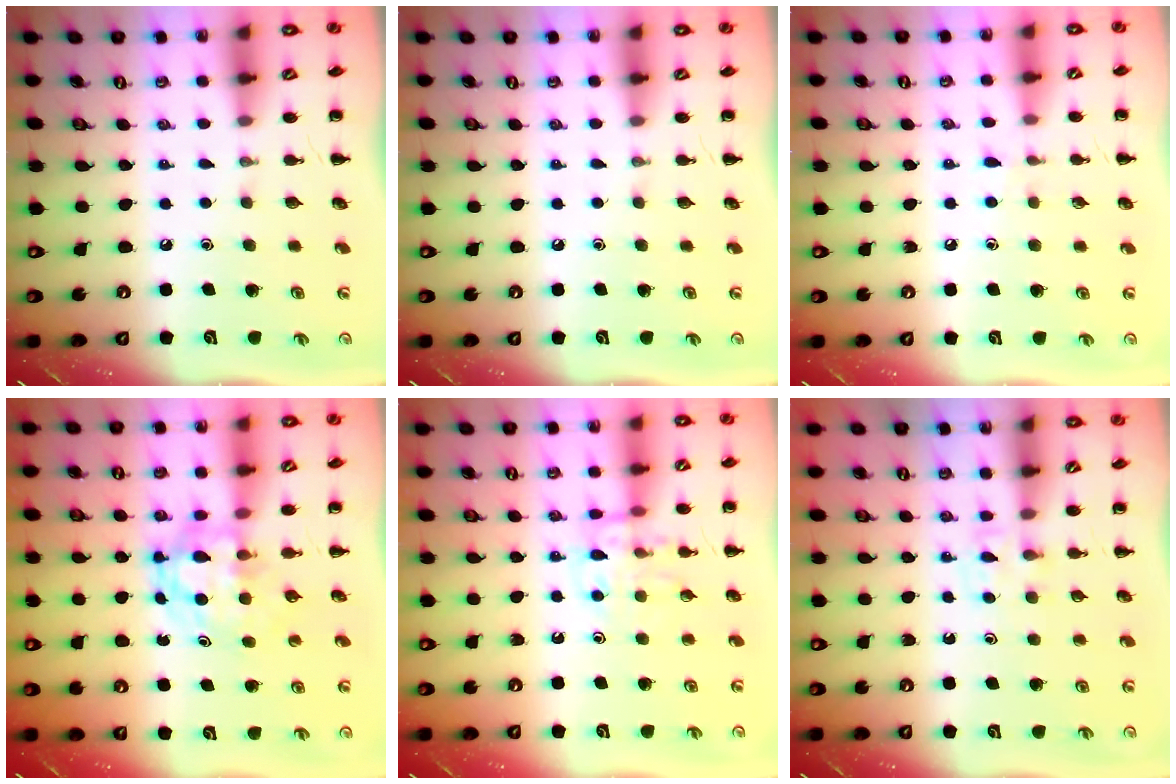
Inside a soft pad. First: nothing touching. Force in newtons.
{"total": 0.0}
{"total": 5.1, "press": 4.6, "slide": 2.2}
{"total": 4.3, "press": 4.2, "slide": 0.9}
{"total": 11.5, "press": 11.4, "slide": 1.2}
{"total": 3.8, "press": 3.5, "slide": 1.3}